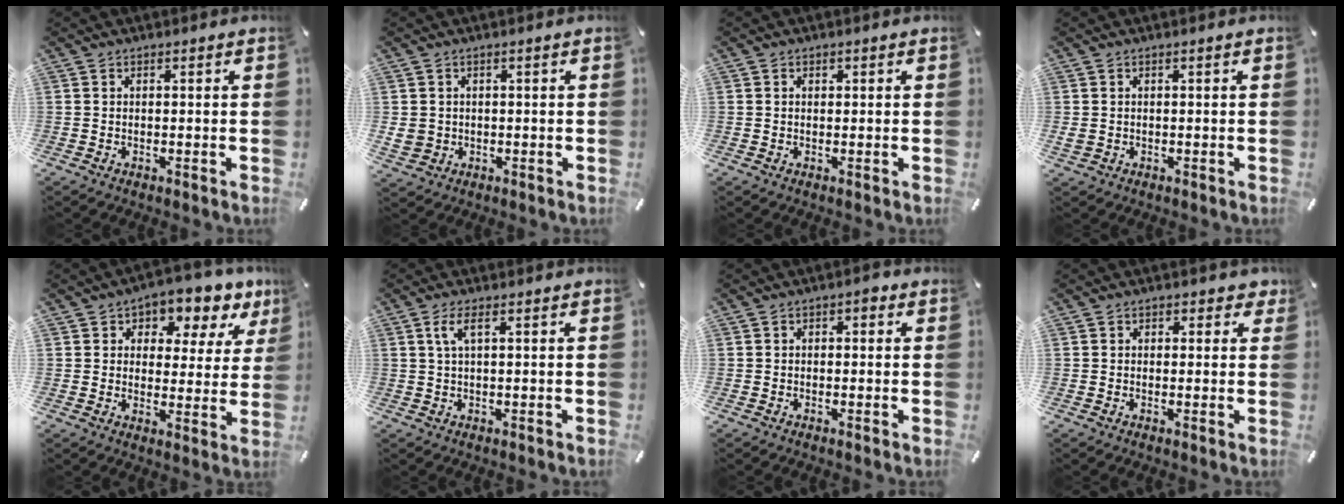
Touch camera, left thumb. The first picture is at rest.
{"total": 3.8, "force": [0.2, 3.6, 1.2], "torque": [-0.025, 0.001, 0.003]}
{"total": 0.9, "force": [0.2, 0.7, 0.5], "torque": [-0.010, 0.005, 0.002]}
{"total": 1.3, "force": [0.0, 1.1, 0.7], "torque": [-0.014, 0.003, 0.000]}
{"total": 6.9, "force": [4.0, 4.8, 2.7], "torque": [-0.043, -0.029, 0.064]}
{"total": 4.1, "force": [1.4, 1.1, 3.7], "torque": [-0.077, 0.003, 0.022]}
{"total": 1.7, "force": [-0.1, 1.2, 1.2], "torque": [-0.017, 0.005, -0.005]}
{"total": 2.1, "force": [0.5, 1.7, 1.1], "torque": [-0.006, 0.001, 0.004]}